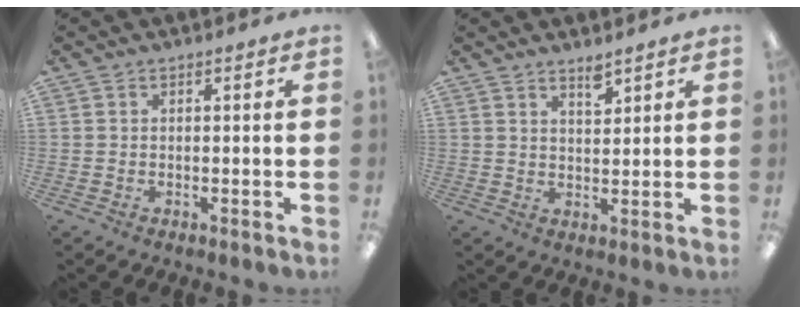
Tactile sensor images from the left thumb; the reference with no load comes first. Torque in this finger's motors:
{"motor_torque": [-0.15, 0.05, 0.02, 0.02, 0.05]}